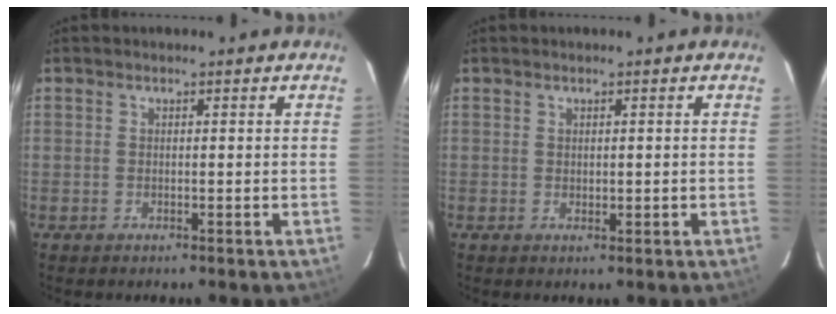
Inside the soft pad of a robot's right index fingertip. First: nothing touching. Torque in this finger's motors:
{"motor_torque": [-0.17, 0.04, -0.07, 0.00]}